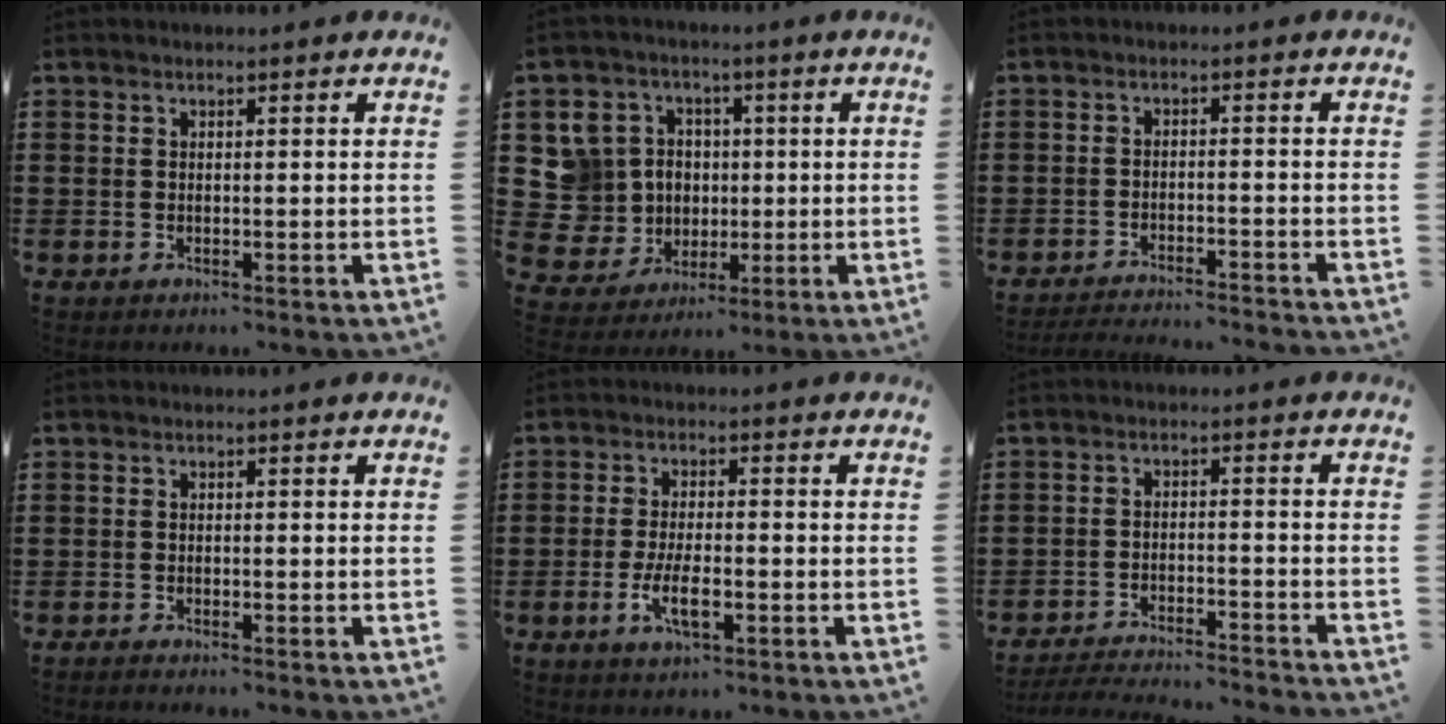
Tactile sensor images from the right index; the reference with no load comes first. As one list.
[{"total": 9.4, "force": [1.3, 9.1, 1.9], "torque": [-0.109, 0.004, 0.032]}, {"total": 3.0, "force": [-2.9, -0.3, 0.3], "torque": [-0.008, -0.003, -0.062]}, {"total": 0.7, "force": [-0.7, -0.1, 0.1], "torque": [-0.004, -0.003, -0.014]}, {"total": 5.4, "force": [-1.9, 1.9, 4.7], "torque": [-0.099, -0.004, -0.038]}, {"total": 3.9, "force": [-3.9, -0.1, 0.7], "torque": [-0.022, -0.006, -0.082]}]